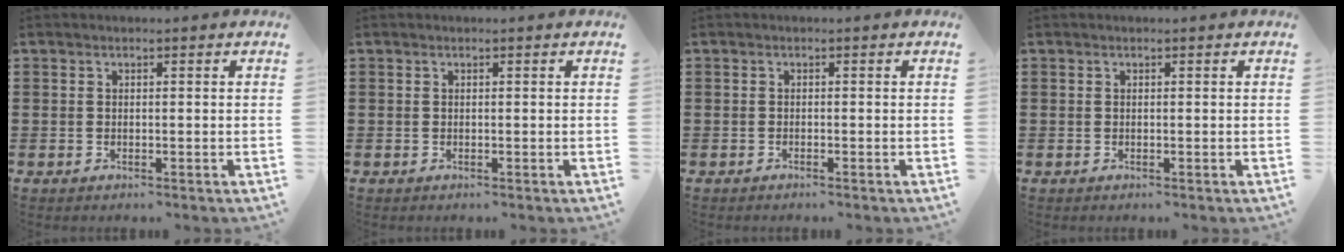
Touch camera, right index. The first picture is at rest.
{"total": 0.0}
{"total": 0.5, "force": [-0.5, -0.1, 0.1], "torque": [-0.005, -0.005, -0.009]}
{"total": 0.0}